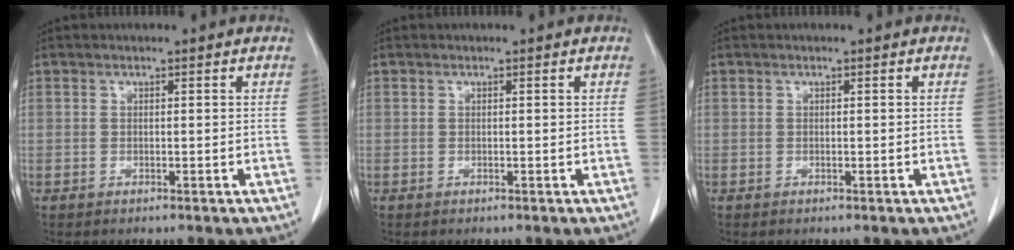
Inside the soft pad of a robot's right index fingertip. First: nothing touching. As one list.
[{"total": 0.0}, {"total": 0.0}]